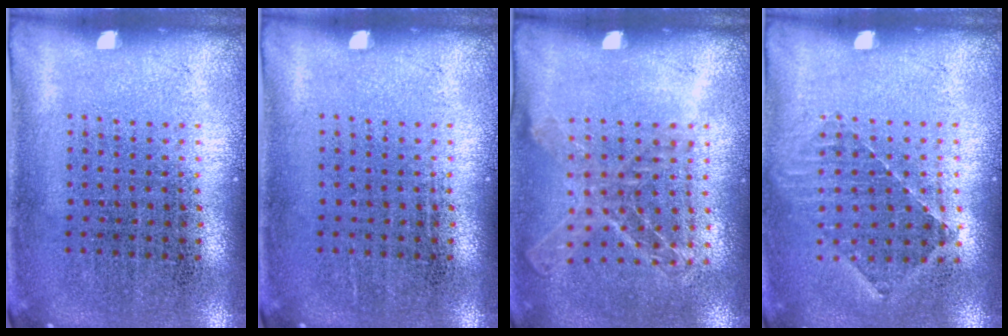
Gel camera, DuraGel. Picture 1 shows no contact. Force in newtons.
{"total": 0.0}
{"total": 1.2, "press": 1.1, "slide": 0.2}
{"total": 1.0, "press": 0.9, "slide": 0.2}